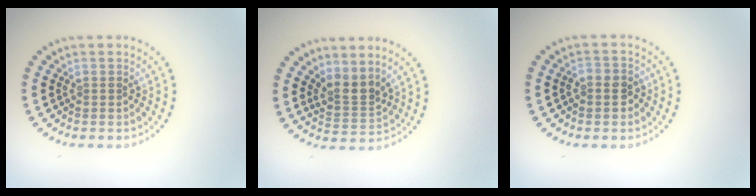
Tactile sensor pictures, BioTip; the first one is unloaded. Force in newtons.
{"total": 2.6, "press": 1.9, "slide": 1.8}
{"total": 1.9, "press": 1.9, "slide": 0.6}